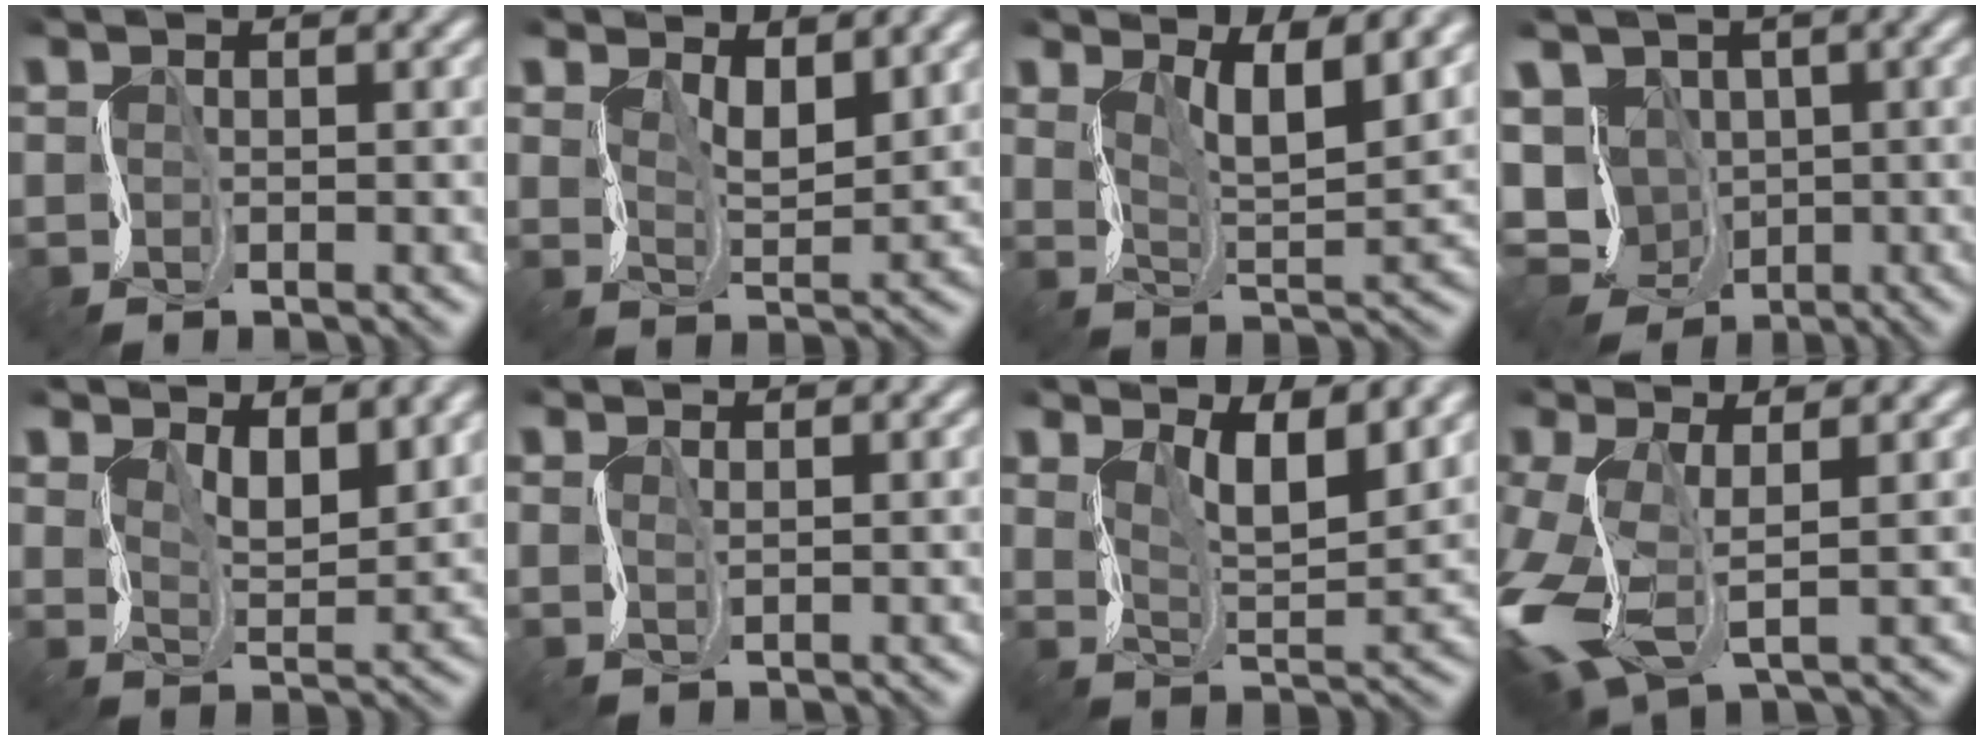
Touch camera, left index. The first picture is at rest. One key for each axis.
{"total": 3.1, "fx": 1.5, "fy": 1.4, "fz": 2.4, "tx": -0.053, "ty": -0.012, "tz": 0.025}
{"total": 6.1, "fx": 3.3, "fy": 1.9, "fz": 4.8, "tx": -0.080, "ty": -0.004, "tz": 0.046}
{"total": 9.4, "fx": -3.3, "fy": 7.4, "fz": 4.7, "tx": -0.071, "ty": -0.018, "tz": -0.069}
{"total": 3.8, "fx": 1.8, "fy": 1.8, "fz": 2.9, "tx": -0.061, "ty": -0.016, "tz": 0.031}
{"total": 0.0}
{"total": 5.8, "fx": 2.8, "fy": 2.1, "fz": 4.6, "tx": -0.076, "ty": -0.007, "tz": 0.038}
{"total": 7.0, "fx": -2.1, "fy": 2.9, "fz": 6.0, "tx": -0.160, "ty": -0.019, "tz": -0.048}